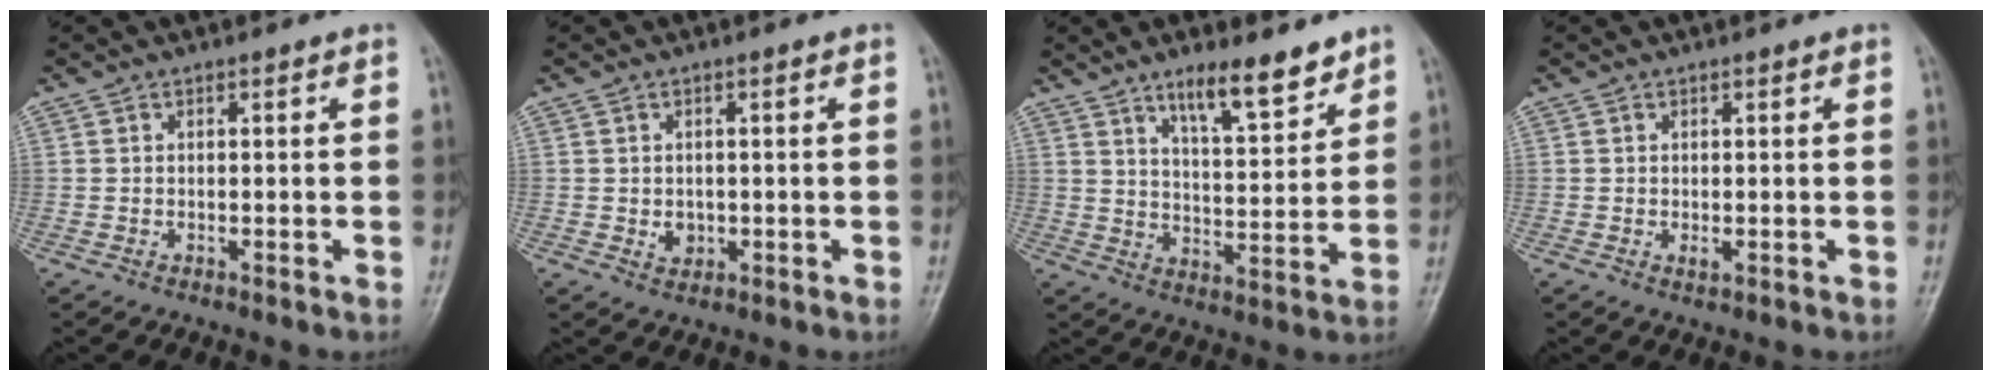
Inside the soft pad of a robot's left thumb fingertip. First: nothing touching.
{"total": 2.2, "force": [-0.2, 1.8, 1.2], "torque": [-0.009, 0.000, 0.003]}
{"total": 10.2, "force": [7.4, 2.6, 6.5], "torque": [-0.085, -0.054, 0.126]}
{"total": 1.3, "force": [0.2, 0.5, 1.2], "torque": [-0.017, 0.002, 0.006]}